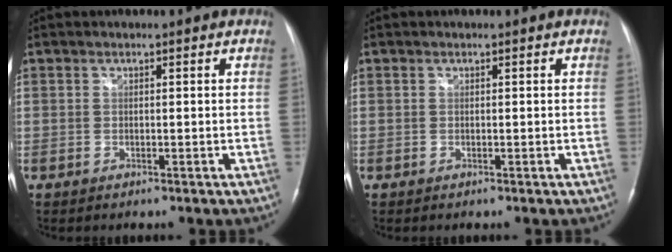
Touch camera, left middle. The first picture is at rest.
{"total": 0.0}